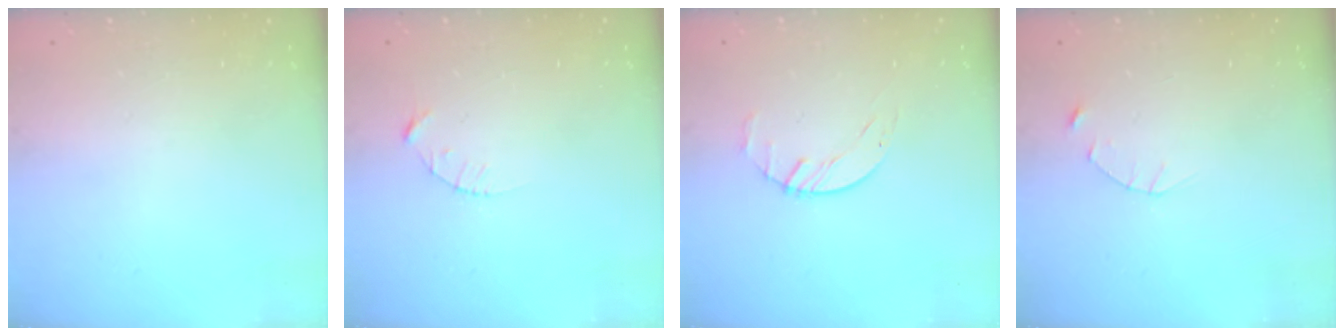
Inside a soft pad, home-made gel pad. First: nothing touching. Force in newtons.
{"total": 2.1, "press": 2.1, "slide": 0.3}
{"total": 1.6, "press": 1.6, "slide": 0.3}
{"total": 2.5, "press": 2.4, "slide": 0.3}